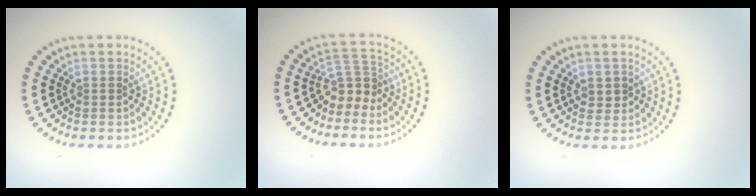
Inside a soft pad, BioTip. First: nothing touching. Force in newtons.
{"total": 2.9, "press": 2.0, "slide": 2.1}
{"total": 1.0, "press": 0.9, "slide": 0.3}